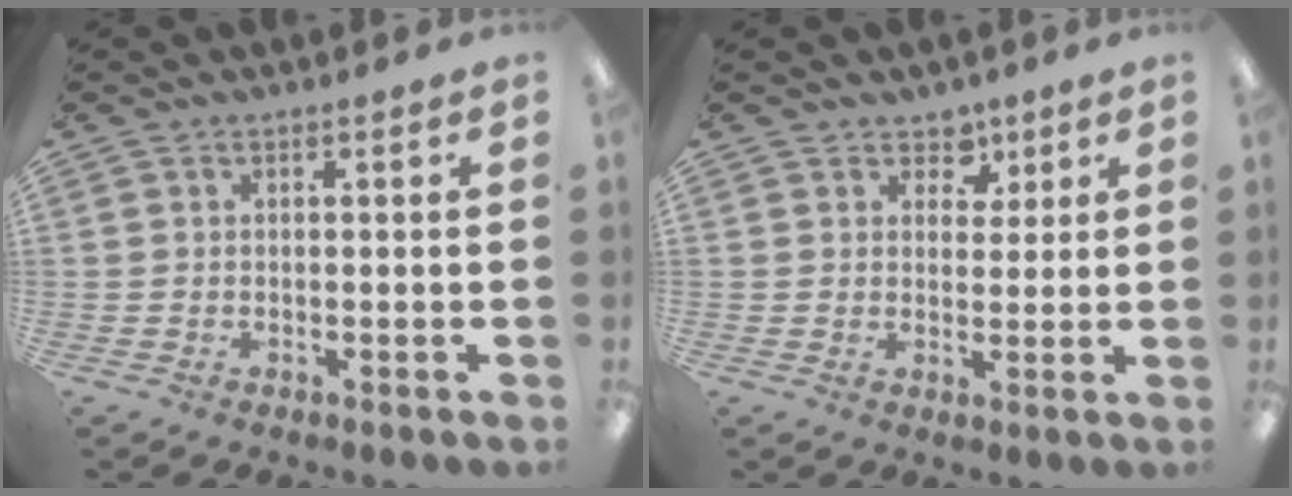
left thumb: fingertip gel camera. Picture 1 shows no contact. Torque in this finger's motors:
{"motor_torque": [0.04, 0.33, -0.43, 0.14, 0.03]}